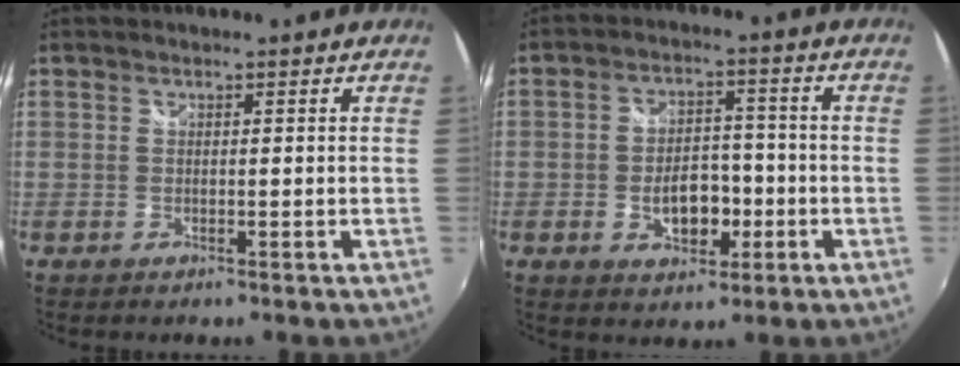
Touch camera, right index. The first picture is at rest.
{"total": 7.9, "force": [-2.5, 4.9, 5.7], "torque": [-0.105, 0.013, -0.030]}